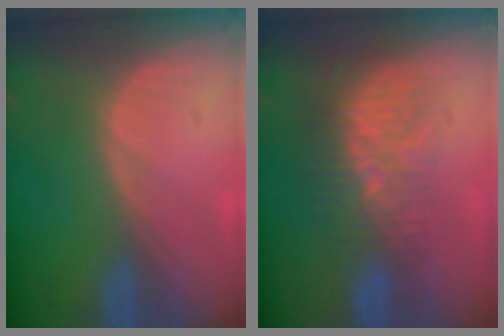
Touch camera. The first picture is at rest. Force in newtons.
{"total": 8.8, "press": 7.5, "slide": 4.7}